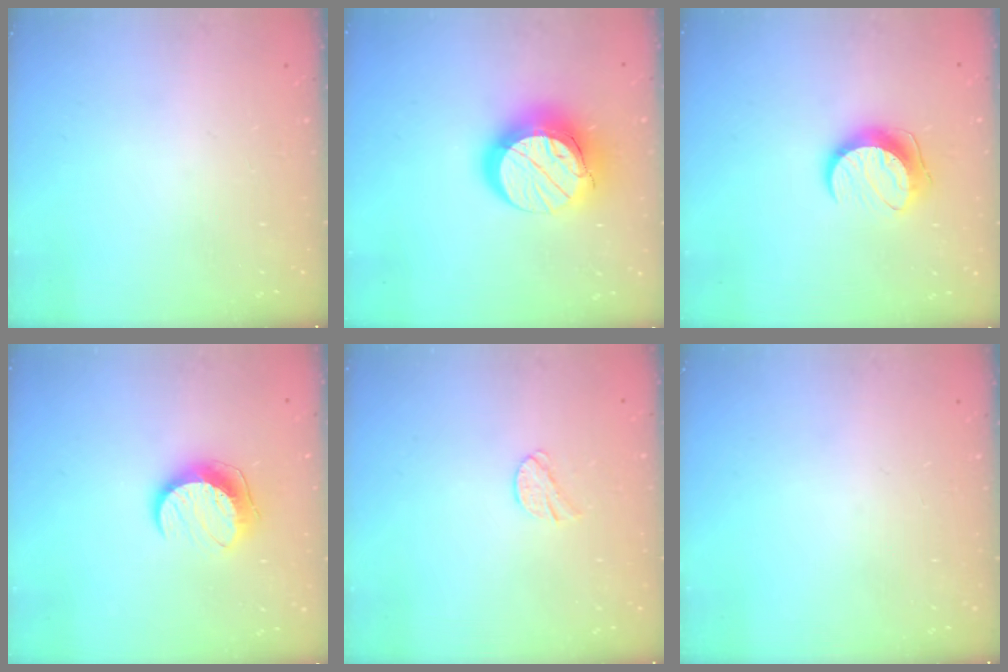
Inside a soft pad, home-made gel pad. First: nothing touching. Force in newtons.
{"total": 17.0, "press": 17.0, "slide": 1.6}
{"total": 10.1, "press": 10.1, "slide": 0.1}
{"total": 10.0, "press": 10.0, "slide": 0.4}
{"total": 7.9, "press": 7.8, "slide": 0.7}
{"total": 0.0}